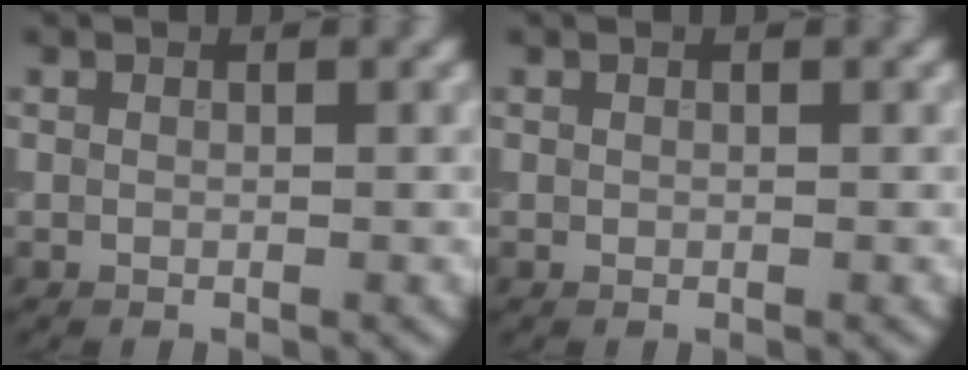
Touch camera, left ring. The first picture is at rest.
{"total": 0.0}